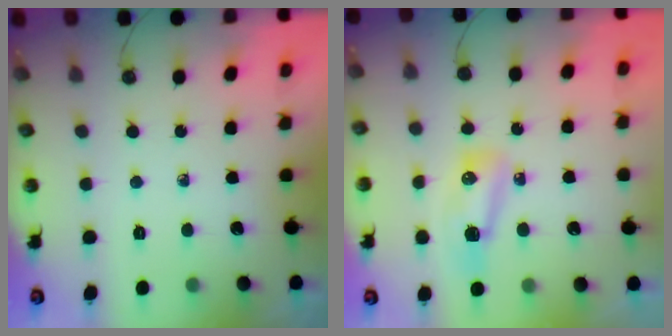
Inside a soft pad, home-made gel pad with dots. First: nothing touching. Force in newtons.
{"total": 7.8, "press": 7.7, "slide": 1.1}